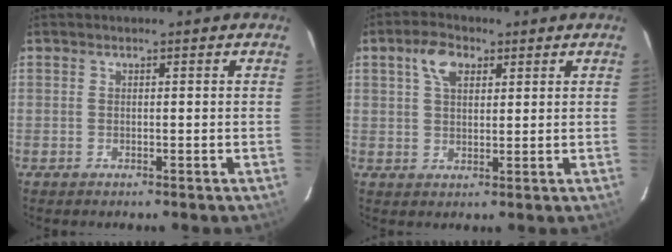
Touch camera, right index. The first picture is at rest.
{"total": 5.5, "force": [2.5, 3.2, 3.7], "torque": [-0.068, 0.016, 0.045]}